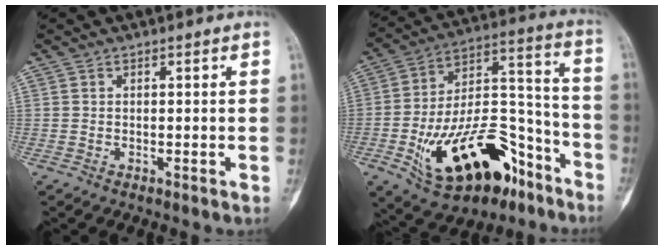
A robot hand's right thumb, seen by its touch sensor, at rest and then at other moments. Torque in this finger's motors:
{"motor_torque": [2.55, 2.47, 1.39, -1.38, 0.26]}